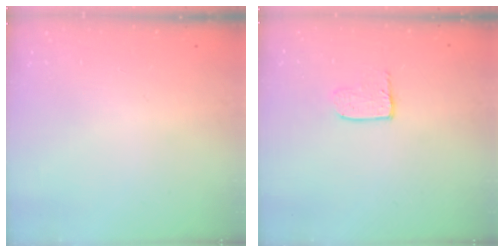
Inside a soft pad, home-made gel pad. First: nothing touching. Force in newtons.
{"total": 4.0, "press": 4.0, "slide": 0.4}